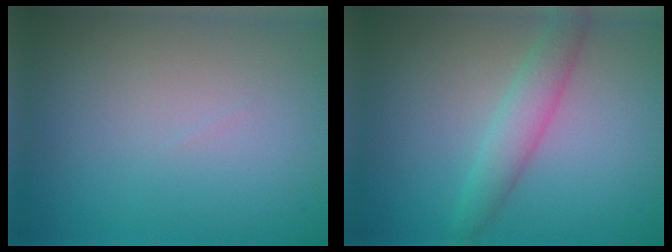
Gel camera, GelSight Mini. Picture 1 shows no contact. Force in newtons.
{"total": 2.8, "press": 2.8, "slide": 0.2}